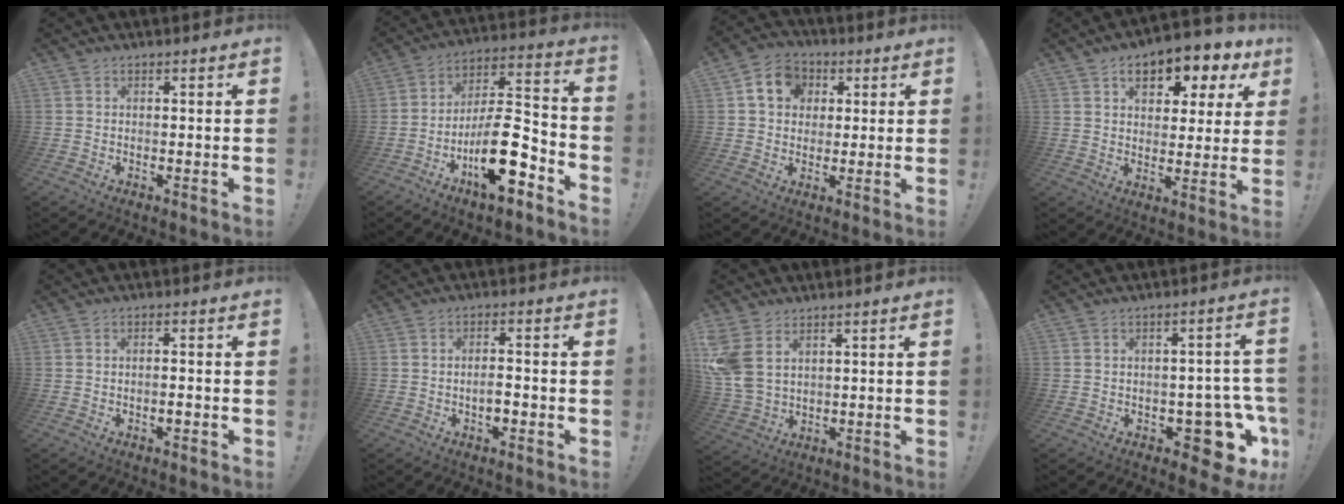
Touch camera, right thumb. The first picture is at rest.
{"total": 18.5, "force": [-8.4, 7.0, 15.0], "torque": [-0.254, 0.051, -0.130]}
{"total": 10.1, "force": [3.1, 8.5, 4.4], "torque": [-0.067, 0.001, 0.063]}
{"total": 9.9, "force": [4.8, 5.6, 6.7], "torque": [-0.089, -0.026, 0.080]}
{"total": 2.0, "force": [-1.0, 0.5, 1.7], "torque": [-0.033, 0.006, -0.015]}
{"total": 3.8, "force": [-1.3, 1.6, 3.2], "torque": [-0.053, 0.005, -0.022]}
{"total": 8.7, "force": [3.9, 5.6, 5.4], "torque": [-0.121, -0.013, 0.081]}
{"total": 12.1, "force": [-5.1, 6.3, 9.0], "torque": [-0.093, 0.036, -0.071]}